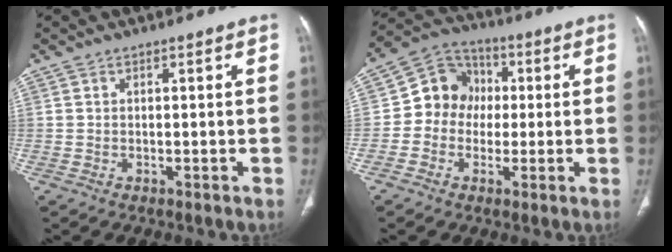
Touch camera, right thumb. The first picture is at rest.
{"total": 9.8, "force": [-0.2, 8.9, 4.1], "torque": [-0.030, 0.026, -0.019]}